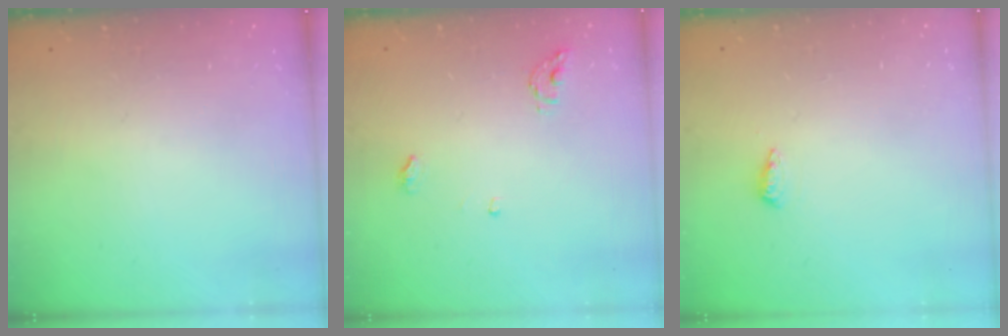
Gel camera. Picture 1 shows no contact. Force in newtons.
{"total": 4.3, "press": 4.3, "slide": 0.4}
{"total": 5.6, "press": 5.5, "slide": 1.0}